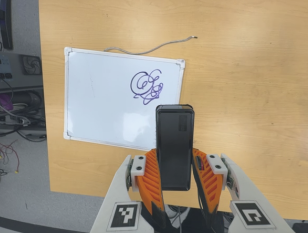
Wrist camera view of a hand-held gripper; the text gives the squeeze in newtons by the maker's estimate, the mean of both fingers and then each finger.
{"total": 6.0, "left": 4.2, "right": 7.8}